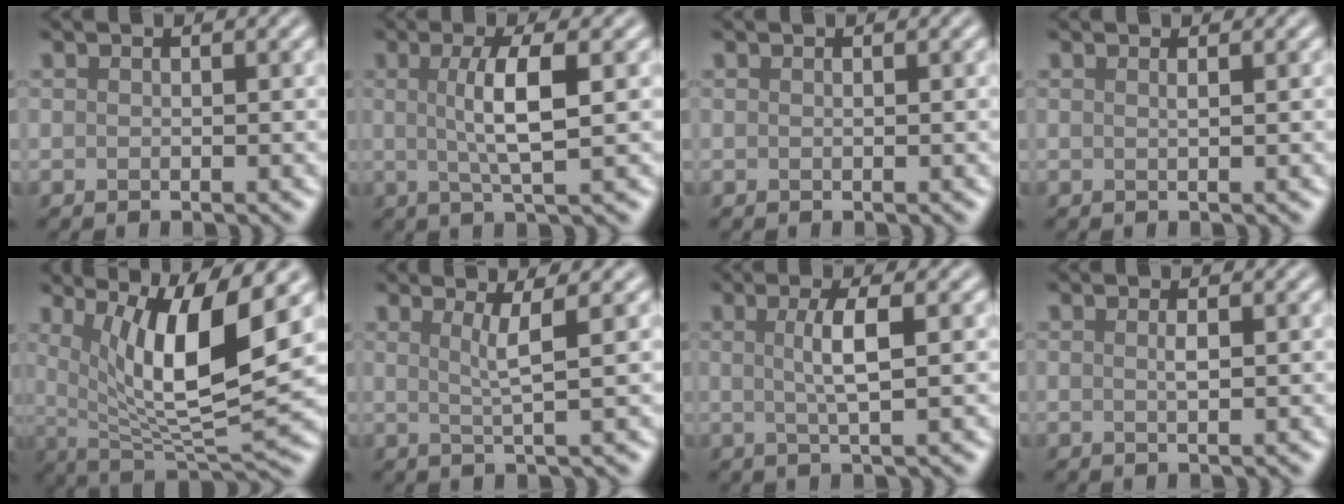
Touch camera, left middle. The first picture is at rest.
{"total": 4.4, "force": [0.5, 0.9, 4.3], "torque": [-0.077, 0.002, 0.008]}
{"total": 0.0}
{"total": 0.9, "force": [0.3, 0.4, 0.7], "torque": [-0.003, -0.002, -0.001]}
{"total": 9.6, "force": [3.0, 2.5, 8.7], "torque": [-0.143, -0.016, 0.057]}
{"total": 2.7, "force": [0.8, 0.4, 2.5], "torque": [-0.043, 0.001, 0.015]}
{"total": 3.2, "force": [0.4, 0.7, 3.1], "torque": [-0.055, 0.001, 0.004]}
{"total": 1.0, "force": [0.2, 0.2, 0.9], "torque": [-0.014, 0.003, 0.001]}